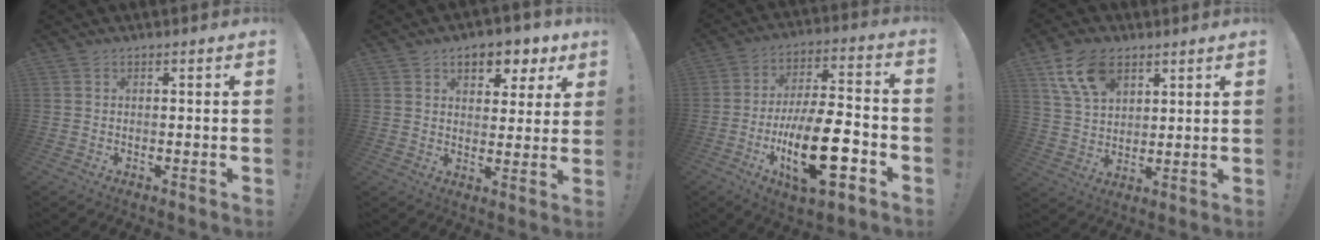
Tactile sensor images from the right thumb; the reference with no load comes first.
{"total": 8.5, "force": [4.7, 5.3, 4.8], "torque": [-0.056, -0.023, 0.082]}
{"total": 20.6, "force": [-7.3, 7.7, 17.7], "torque": [-0.315, 0.030, -0.114]}
{"total": 12.5, "force": [6.7, 7.6, 7.3], "torque": [-0.132, -0.011, 0.132]}